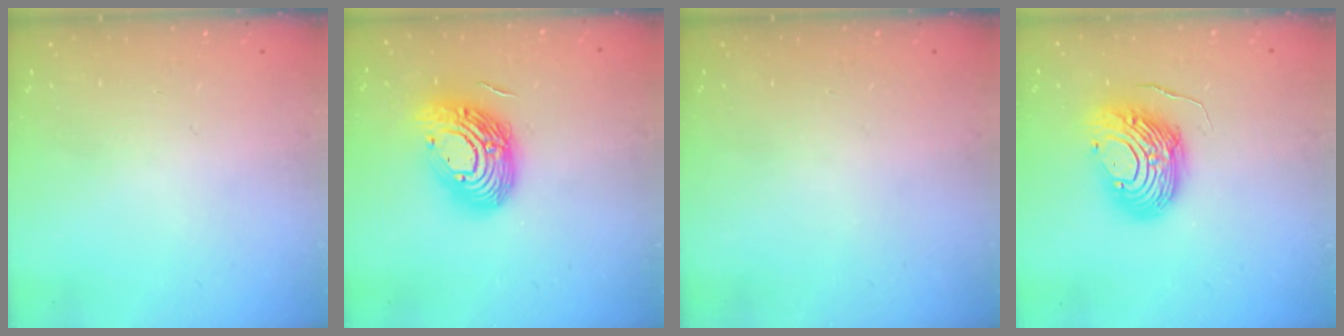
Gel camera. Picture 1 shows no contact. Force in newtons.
{"total": 17.3, "press": 17.2, "slide": 1.2}
{"total": 0.0}
{"total": 12.4, "press": 12.3, "slide": 1.0}